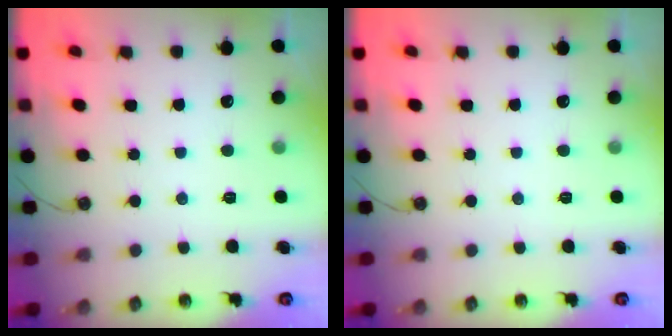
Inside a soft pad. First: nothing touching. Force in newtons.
{"total": 0.0}